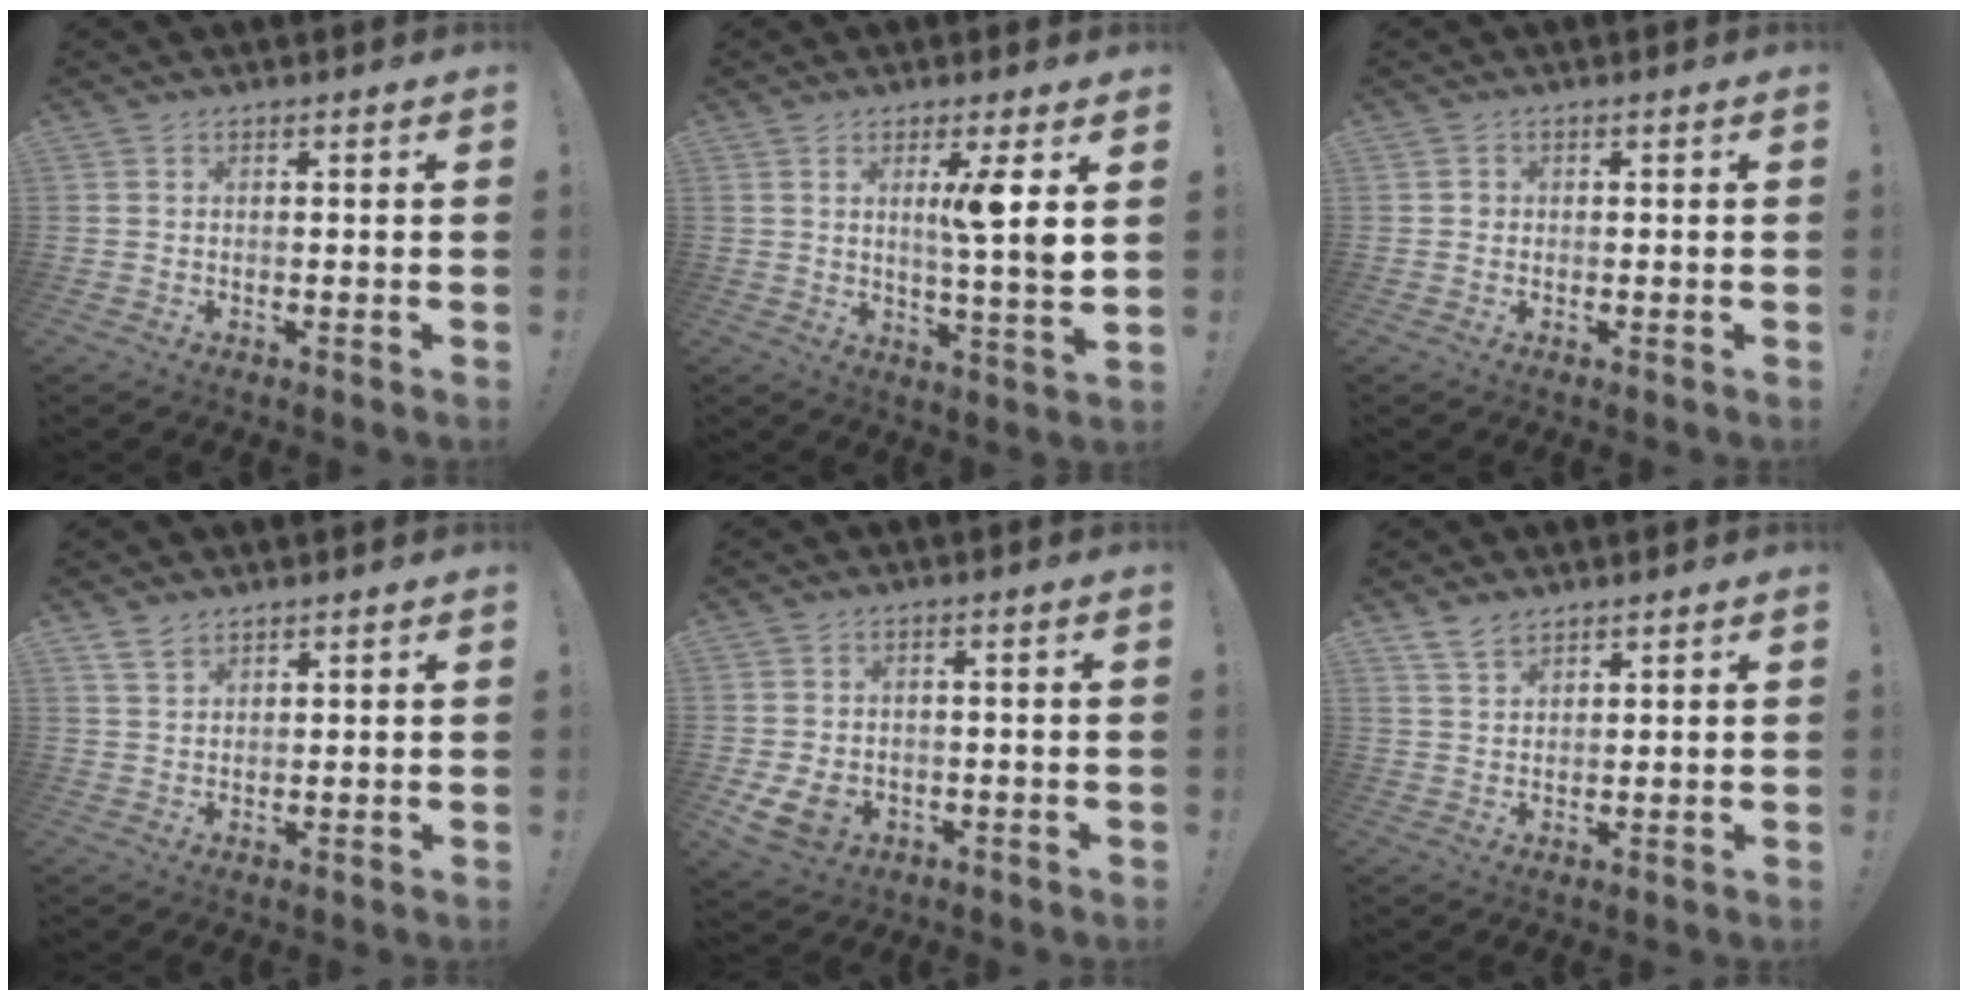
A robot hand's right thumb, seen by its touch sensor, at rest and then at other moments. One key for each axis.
{"total": 8.6, "fx": 2.5, "fy": -0.6, "fz": 8.2, "tx": -0.119, "ty": -0.019, "tz": 0.028}
{"total": 1.1, "fx": -0.2, "fy": 1.1, "fz": 0.3, "tx": -0.002, "ty": 0.003, "tz": -0.004}
{"total": 3.7, "fx": 2.8, "fy": 1.9, "fz": 1.4, "tx": -0.025, "ty": -0.012, "tz": 0.054}
{"total": 8.1, "fx": -1.5, "fy": 6.2, "fz": 5.0, "tx": -0.094, "ty": 0.005, "tz": -0.021}
{"total": 4.8, "fx": 3.7, "fy": 2.5, "fz": 1.8, "tx": -0.036, "ty": -0.013, "tz": 0.071}